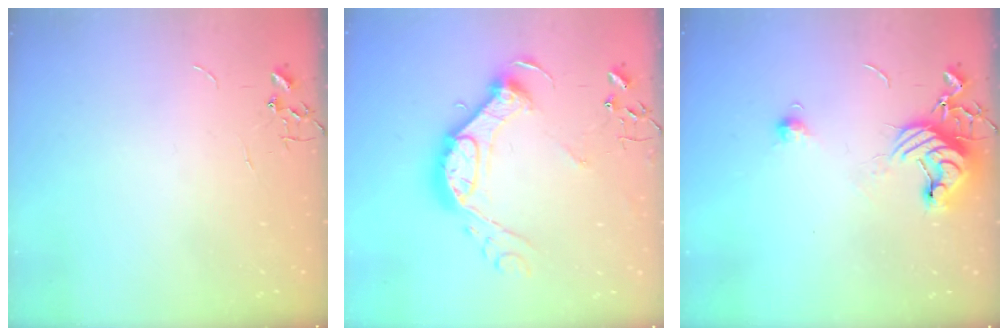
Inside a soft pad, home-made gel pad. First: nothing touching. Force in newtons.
{"total": 16.5, "press": 16.5, "slide": 1.5}
{"total": 11.4, "press": 11.3, "slide": 1.1}